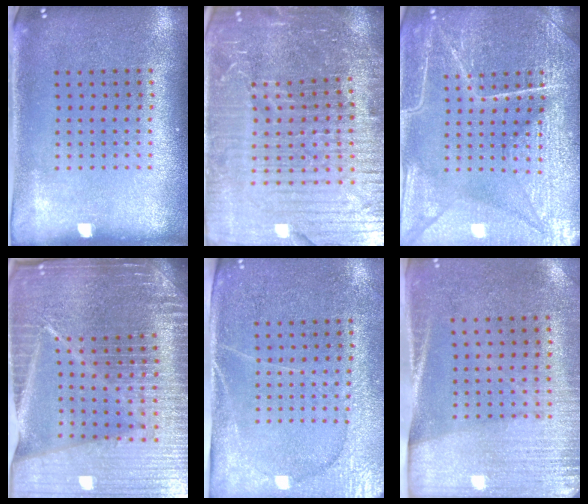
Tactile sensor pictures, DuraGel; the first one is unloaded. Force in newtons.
{"total": 6.8, "press": 5.9, "slide": 3.3}
{"total": 5.5, "press": 5.5, "slide": 0.6}
{"total": 7.0, "press": 6.0, "slide": 3.7}
{"total": 3.0, "press": 2.8, "slide": 1.3}
{"total": 2.8, "press": 2.5, "slide": 1.3}